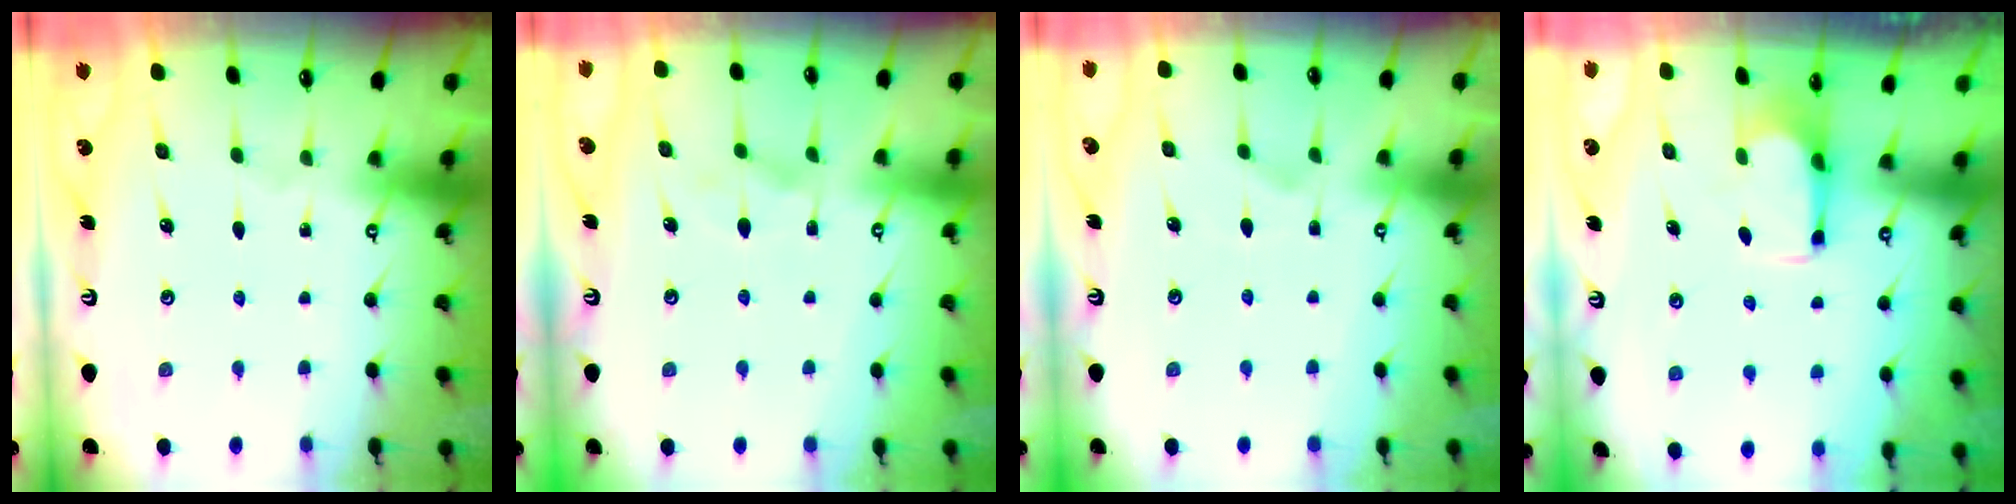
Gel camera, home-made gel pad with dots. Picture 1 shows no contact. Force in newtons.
{"total": 2.3, "press": 2.1, "slide": 0.9}
{"total": 5.2, "press": 5.1, "slide": 1.3}
{"total": 2.6, "press": 2.5, "slide": 0.9}